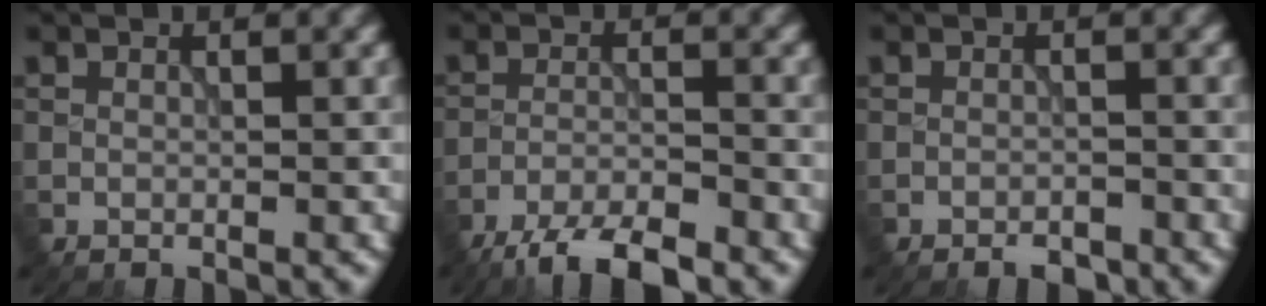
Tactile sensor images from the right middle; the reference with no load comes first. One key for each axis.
{"total": 5.5, "fx": -4.5, "fy": 1.0, "fz": 2.9, "tx": -0.053, "ty": -0.005, "tz": -0.086}
{"total": 1.6, "fx": -1.3, "fy": 0.5, "fz": 0.7, "tx": -0.007, "ty": -0.001, "tz": -0.021}